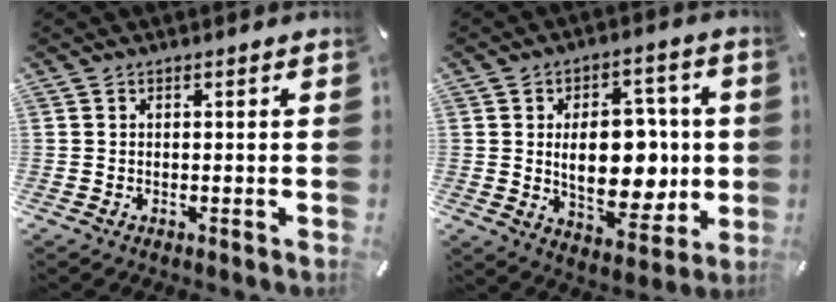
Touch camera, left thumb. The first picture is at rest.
{"total": 16.4, "force": [0.5, 10.2, 12.8], "torque": [-0.192, -0.009, 0.009]}